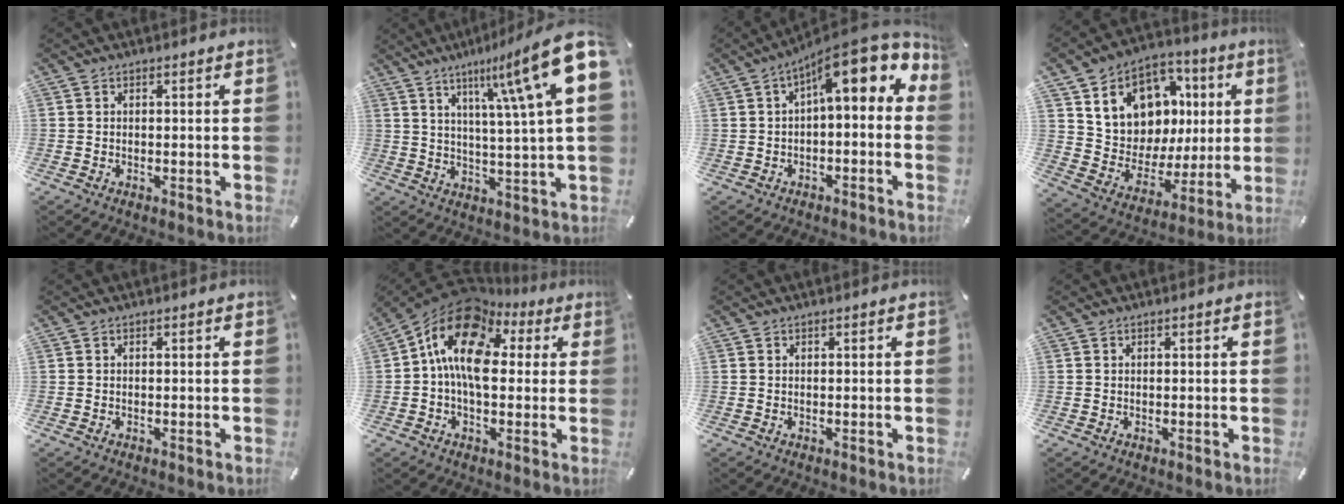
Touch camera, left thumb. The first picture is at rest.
{"total": 17.0, "force": [8.1, 1.8, 14.8], "torque": [-0.235, -0.035, 0.114]}
{"total": 13.2, "force": [6.1, 5.2, 10.5], "torque": [-0.157, -0.045, 0.103]}
{"total": 13.7, "force": [5.2, 11.8, 4.8], "torque": [-0.083, -0.036, 0.107]}
{"total": 0.0}
{"total": 14.7, "force": [2.2, 9.6, 11.0], "torque": [-0.208, -0.005, 0.035]}
{"total": 0.0}
{"total": 0.0}